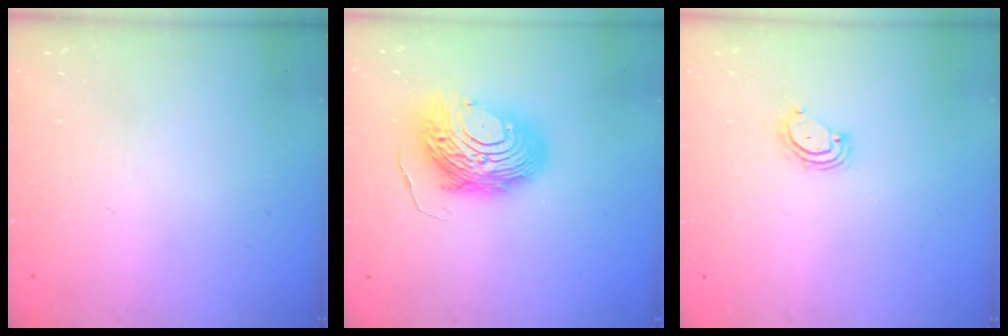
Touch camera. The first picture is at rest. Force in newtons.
{"total": 14.4, "press": 14.4, "slide": 1.3}
{"total": 3.4, "press": 3.3, "slide": 0.7}